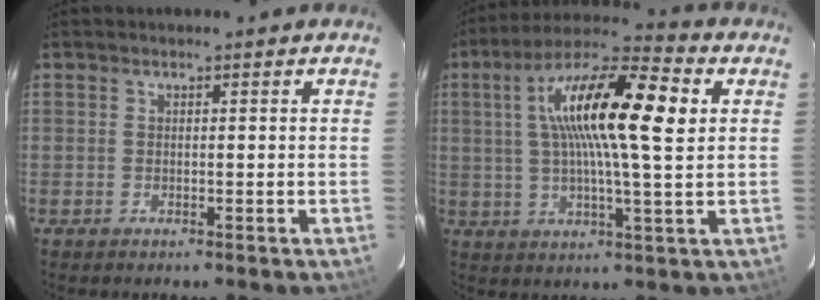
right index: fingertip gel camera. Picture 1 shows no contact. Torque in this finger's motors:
{"motor_torque": [1.93, 0.21, 1.05, 0.21]}